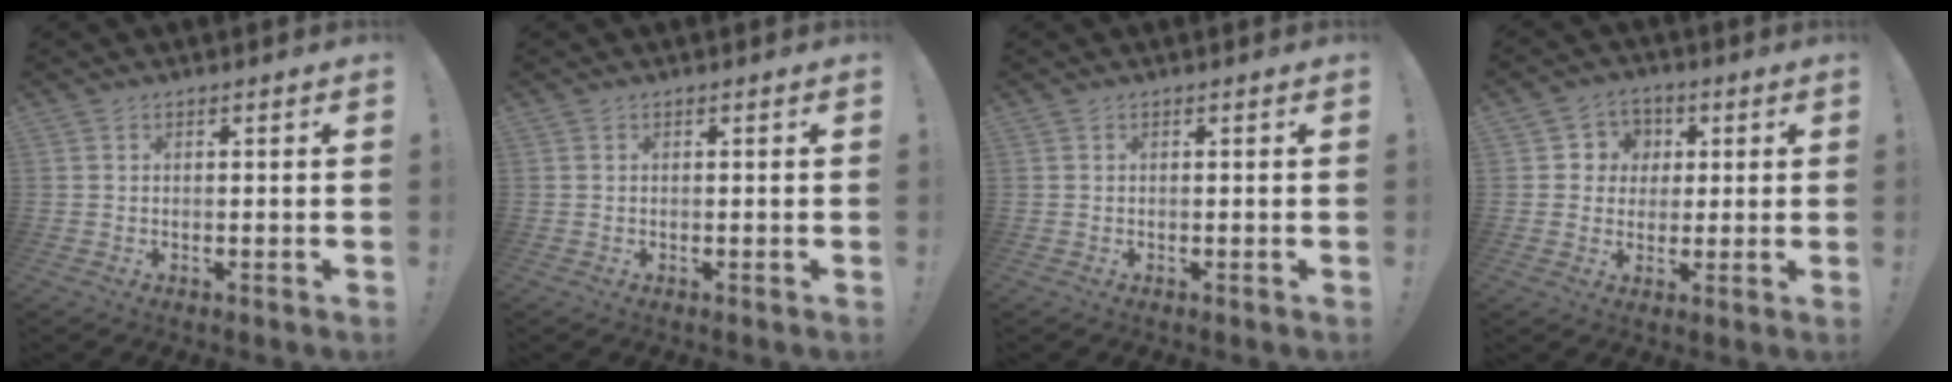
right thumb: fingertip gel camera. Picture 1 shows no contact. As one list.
[{"total": 0.0}, {"total": 0.0}, {"total": 6.8, "force": [0.3, 6.6, 1.3], "torque": [-0.019, 0.005, 0.009]}]